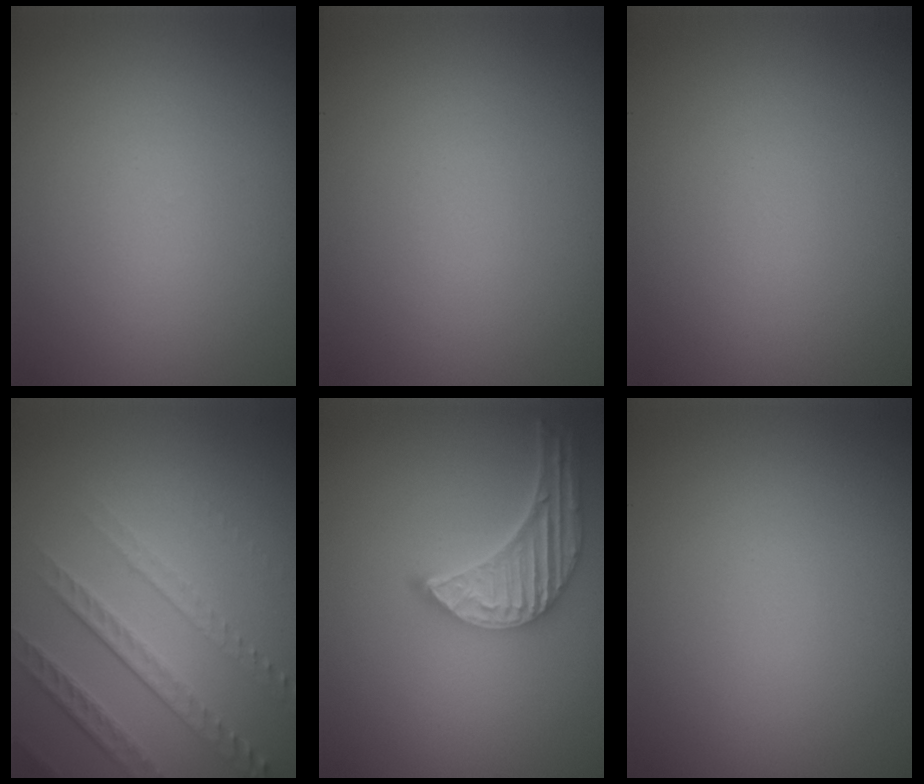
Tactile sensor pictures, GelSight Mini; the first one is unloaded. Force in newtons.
{"total": 0.0}
{"total": 0.0}
{"total": 4.9, "press": 3.3, "slide": 3.7}
{"total": 5.3, "press": 4.1, "slide": 3.3}
{"total": 0.0}